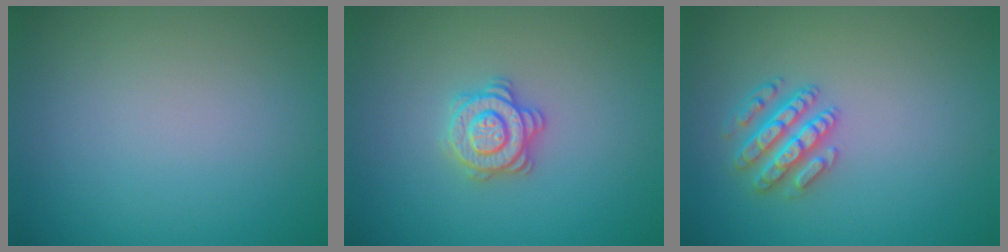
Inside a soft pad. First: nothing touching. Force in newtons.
{"total": 3.1, "press": 2.9, "slide": 0.9}
{"total": 3.4, "press": 3.2, "slide": 1.2}